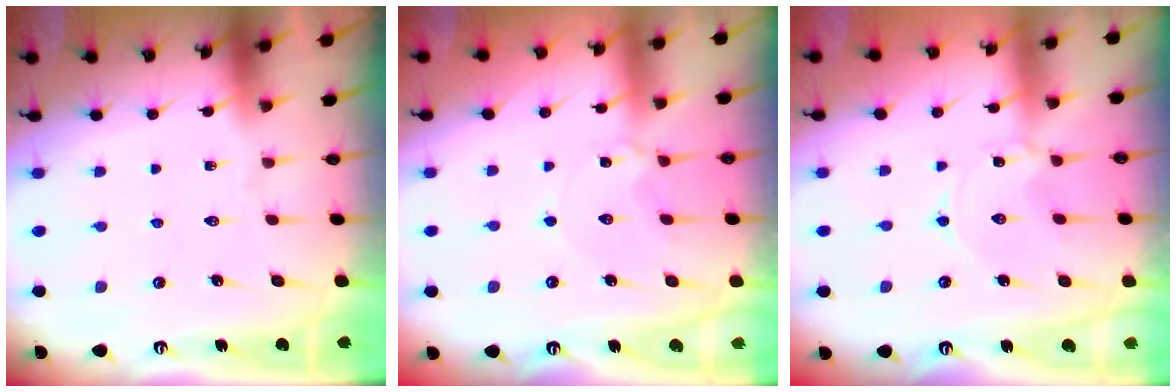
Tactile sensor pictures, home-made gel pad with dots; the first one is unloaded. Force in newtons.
{"total": 2.3, "press": 2.3, "slide": 0.3}
{"total": 0.9, "press": 0.9, "slide": 0.2}